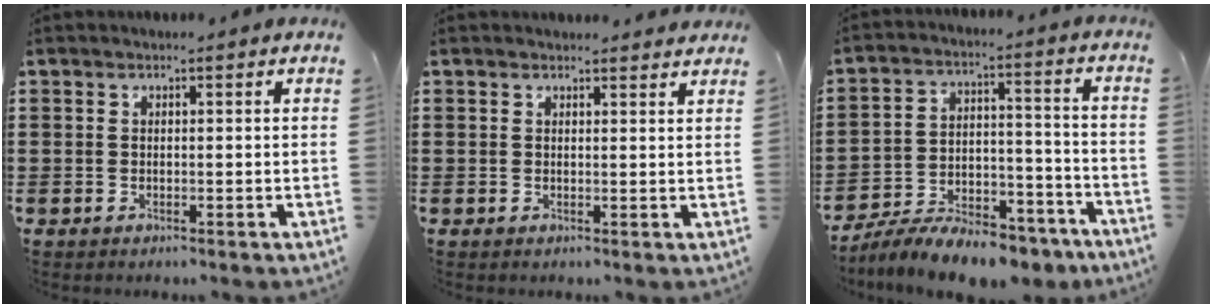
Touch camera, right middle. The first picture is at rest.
{"total": 1.2, "force": [1.2, 0.3, 0.0], "torque": [0.005, -0.001, 0.022]}
{"total": 9.6, "force": [-8.9, 2.1, 3.1], "torque": [-0.042, 0.033, -0.166]}